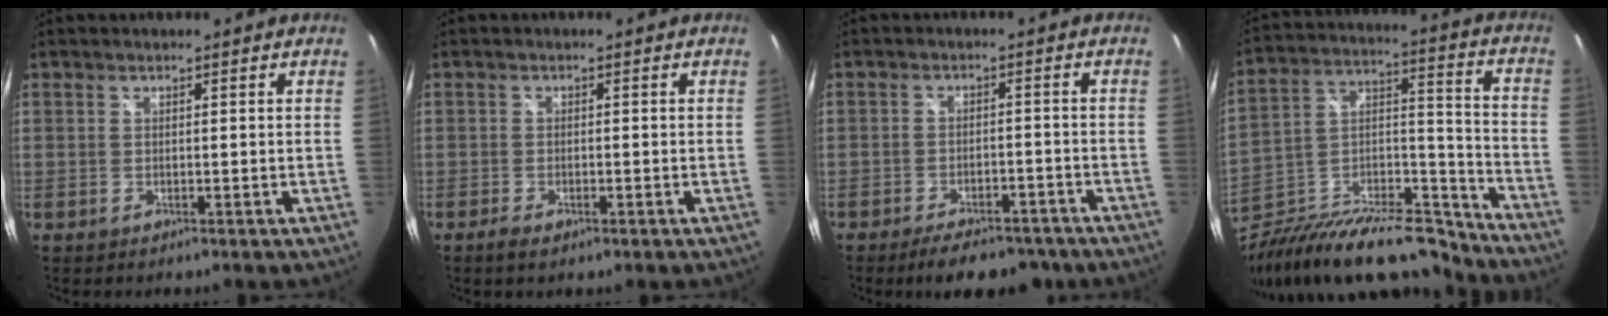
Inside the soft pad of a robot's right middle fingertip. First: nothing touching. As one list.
[{"total": 2.4, "force": [-1.6, 0.8, 1.6], "torque": [-0.038, -0.006, -0.029]}, {"total": 10.4, "force": [-8.1, 4.1, 5.0], "torque": [-0.099, -0.002, -0.110]}, {"total": 23.1, "force": [-17.9, 8.3, 12.0], "torque": [-0.211, 0.013, -0.283]}]